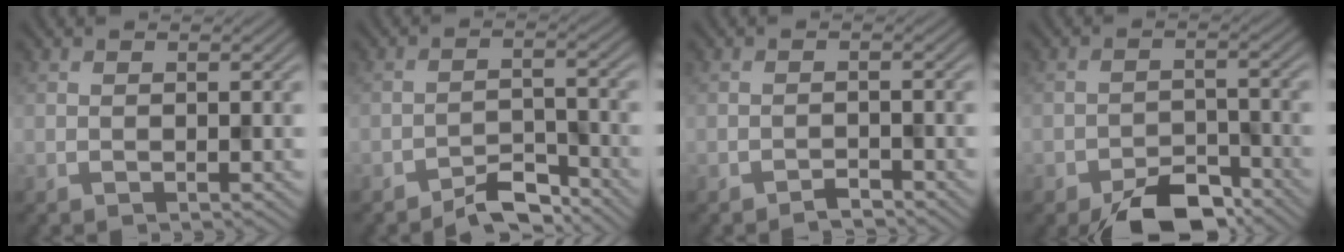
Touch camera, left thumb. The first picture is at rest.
{"total": 4.3, "force": [-3.8, 1.2, 1.7], "torque": [-0.025, 0.005, -0.073]}
{"total": 1.3, "force": [-1.2, 0.2, 0.5], "torque": [-0.006, 0.001, -0.025]}
{"total": 6.8, "force": [-5.3, 2.8, 3.3], "torque": [-0.047, -0.006, -0.094]}